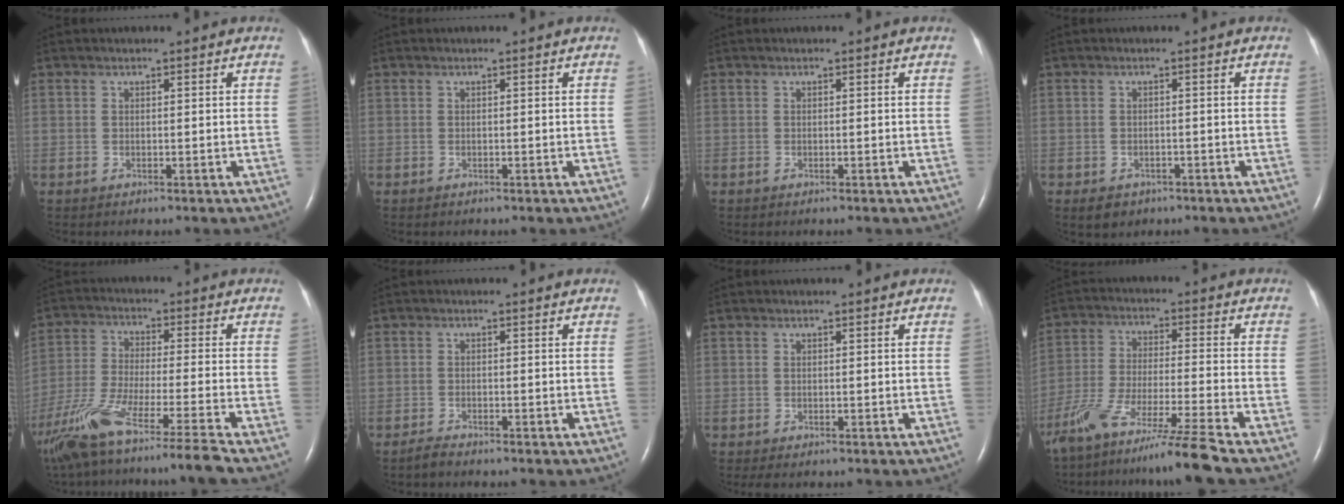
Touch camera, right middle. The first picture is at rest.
{"total": 0.0}
{"total": 0.0}
{"total": 2.9, "force": [-1.9, 2.1, 0.8], "torque": [-0.013, 0.003, -0.018]}
{"total": 18.9, "force": [-15.2, -2.0, 11.0], "torque": [-0.208, -0.053, -0.266]}
{"total": 1.3, "force": [-1.2, 0.1, 0.4], "torque": [-0.018, -0.004, -0.022]}
{"total": 0.6, "force": [-0.5, 0.2, 0.4], "torque": [-0.006, -0.002, -0.005]}
{"total": 13.3, "force": [-11.0, -2.7, 7.1], "torque": [-0.123, -0.034, -0.192]}